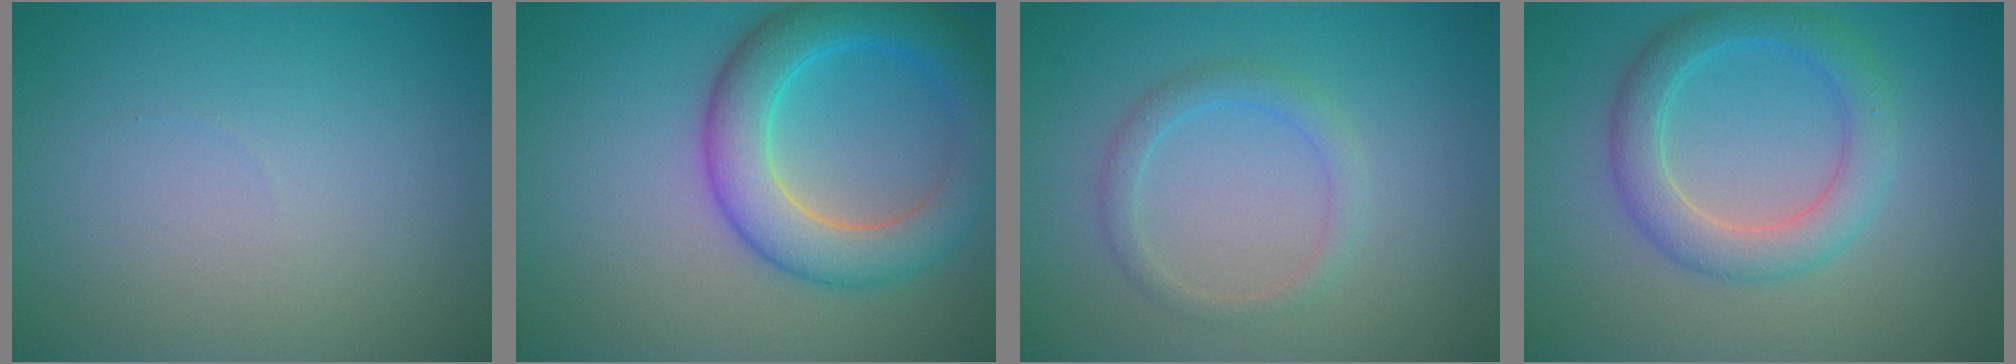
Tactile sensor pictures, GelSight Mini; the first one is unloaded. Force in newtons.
{"total": 6.7, "press": 6.6, "slide": 0.3}
{"total": 1.8, "press": 1.8, "slide": 0.0}
{"total": 4.1, "press": 4.0, "slide": 0.2}